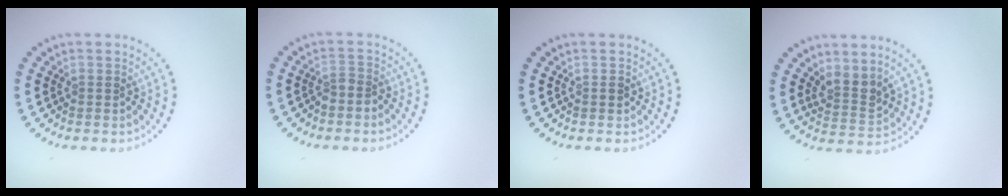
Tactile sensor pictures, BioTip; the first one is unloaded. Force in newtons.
{"total": 1.4, "press": 1.0, "slide": 1.0}
{"total": 0.9, "press": 0.9, "slide": 0.2}
{"total": 2.6, "press": 1.9, "slide": 1.7}